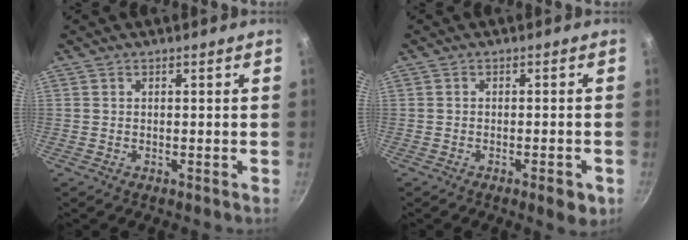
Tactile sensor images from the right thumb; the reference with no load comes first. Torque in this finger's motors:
{"motor_torque": [0.45, 0.78, -0.24, 0.05, 0.11]}